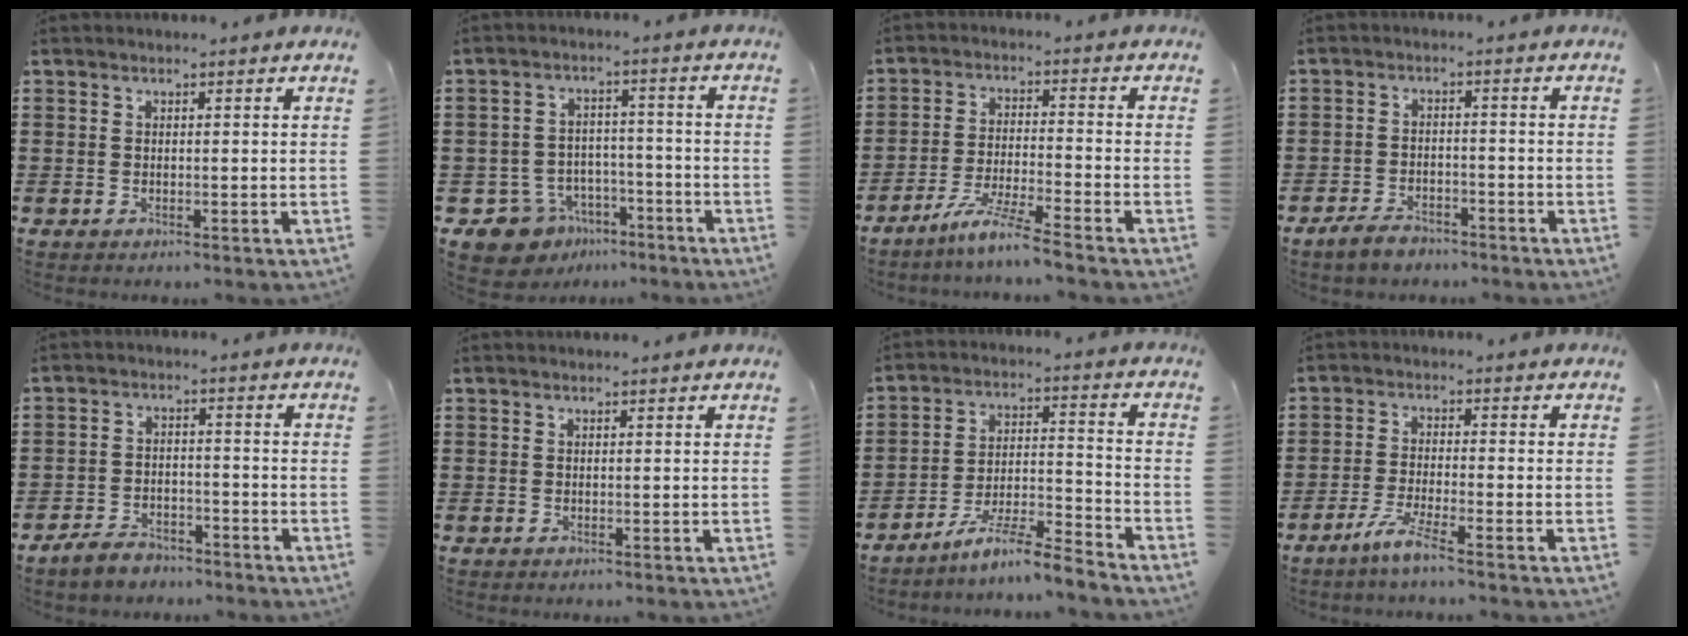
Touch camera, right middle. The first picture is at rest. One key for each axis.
{"total": 7.2, "fx": -6.0, "fy": 3.9, "fz": 1.1, "tx": -0.048, "ty": 0.021, "tz": -0.121}
{"total": 6.8, "fx": -6.0, "fy": -0.6, "fz": 3.2, "tx": -0.069, "ty": -0.017, "tz": -0.117}
{"total": 3.6, "fx": -3.3, "fy": 1.2, "fz": 0.9, "tx": -0.024, "ty": 0.006, "tz": -0.067}
{"total": 4.1, "fx": -3.8, "fy": 1.1, "fz": 0.8, "tx": -0.022, "ty": 0.007, "tz": -0.079}
{"total": 0.0}
{"total": 7.8, "fx": -7.2, "fy": -0.2, "fz": 3.0, "tx": -0.053, "ty": -0.001, "tz": -0.137}
{"total": 4.6, "fx": -3.5, "fy": -0.2, "fz": 3.0, "tx": -0.070, "ty": -0.013, "tz": -0.068}